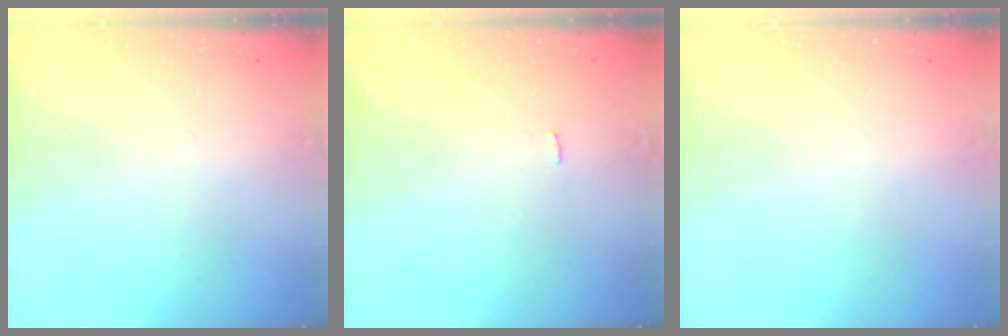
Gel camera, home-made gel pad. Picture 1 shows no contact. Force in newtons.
{"total": 0.5, "press": 0.4, "slide": 0.3}
{"total": 0.0}